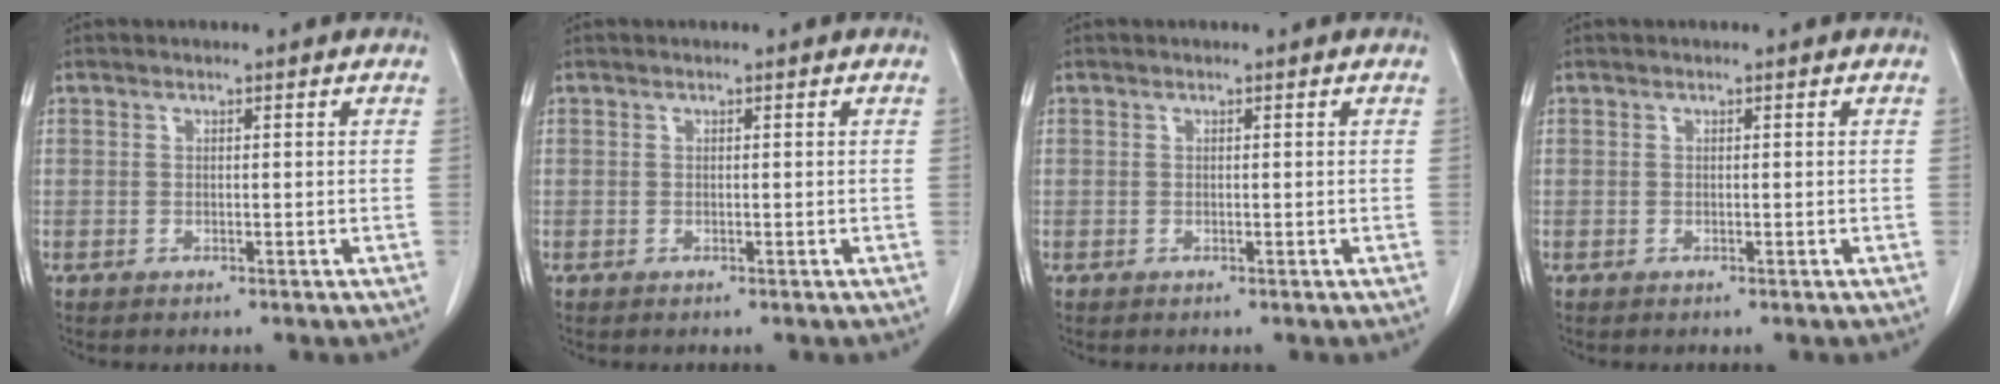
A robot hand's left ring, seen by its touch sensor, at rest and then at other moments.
{"total": 0.0}
{"total": 0.0}
{"total": 0.0}